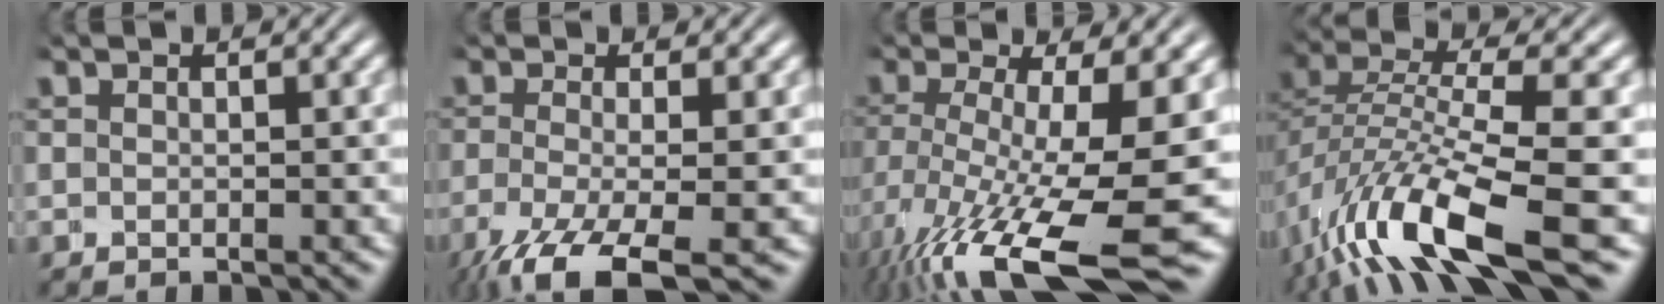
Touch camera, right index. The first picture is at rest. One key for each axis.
{"total": 5.7, "fx": -3.5, "fy": 1.8, "fz": 4.1, "tx": -0.094, "ty": -0.043, "tz": -0.030}
{"total": 10.5, "fx": -4.4, "fy": 3.8, "fz": 8.8, "tx": -0.158, "ty": -0.055, "tz": -0.036}
{"total": 8.8, "fx": -3.2, "fy": 3.9, "fz": 7.2, "tx": -0.154, "ty": -0.032, "tz": -0.035}